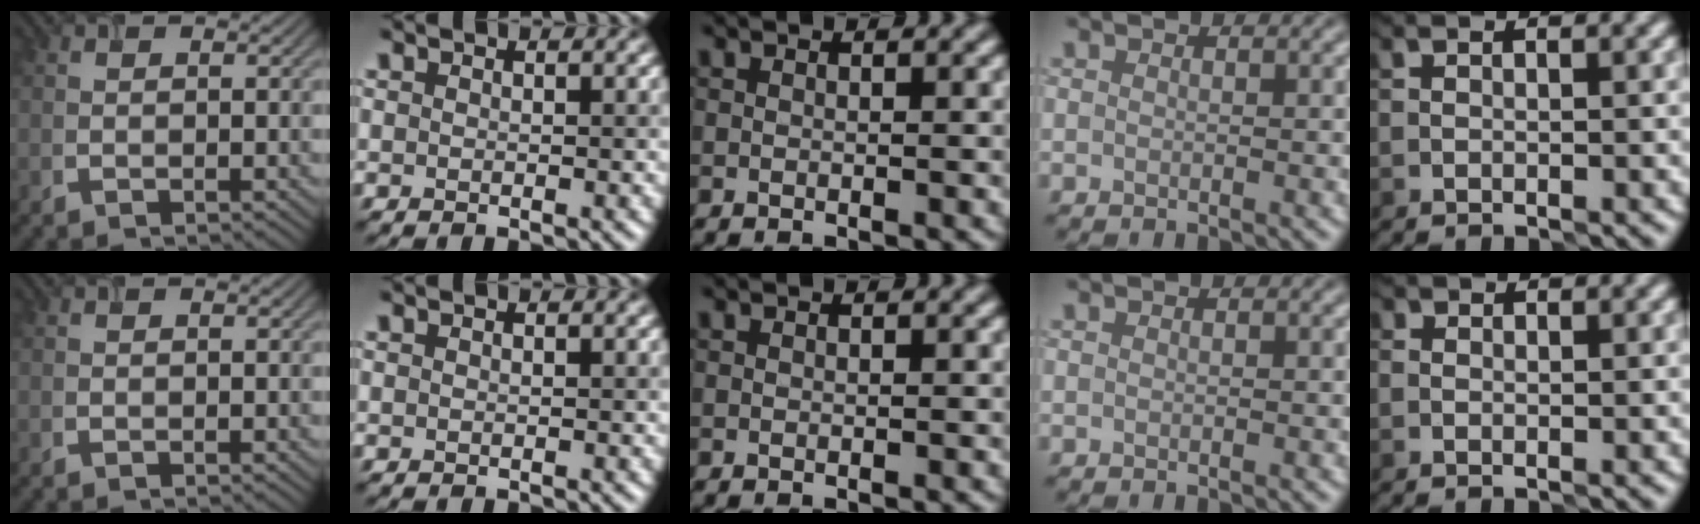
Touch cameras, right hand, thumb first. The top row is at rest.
{"little": {"total": 0.6, "force": [0.2, 0.6, 0.2], "torque": [0.008, -0.003, -0.010]}}